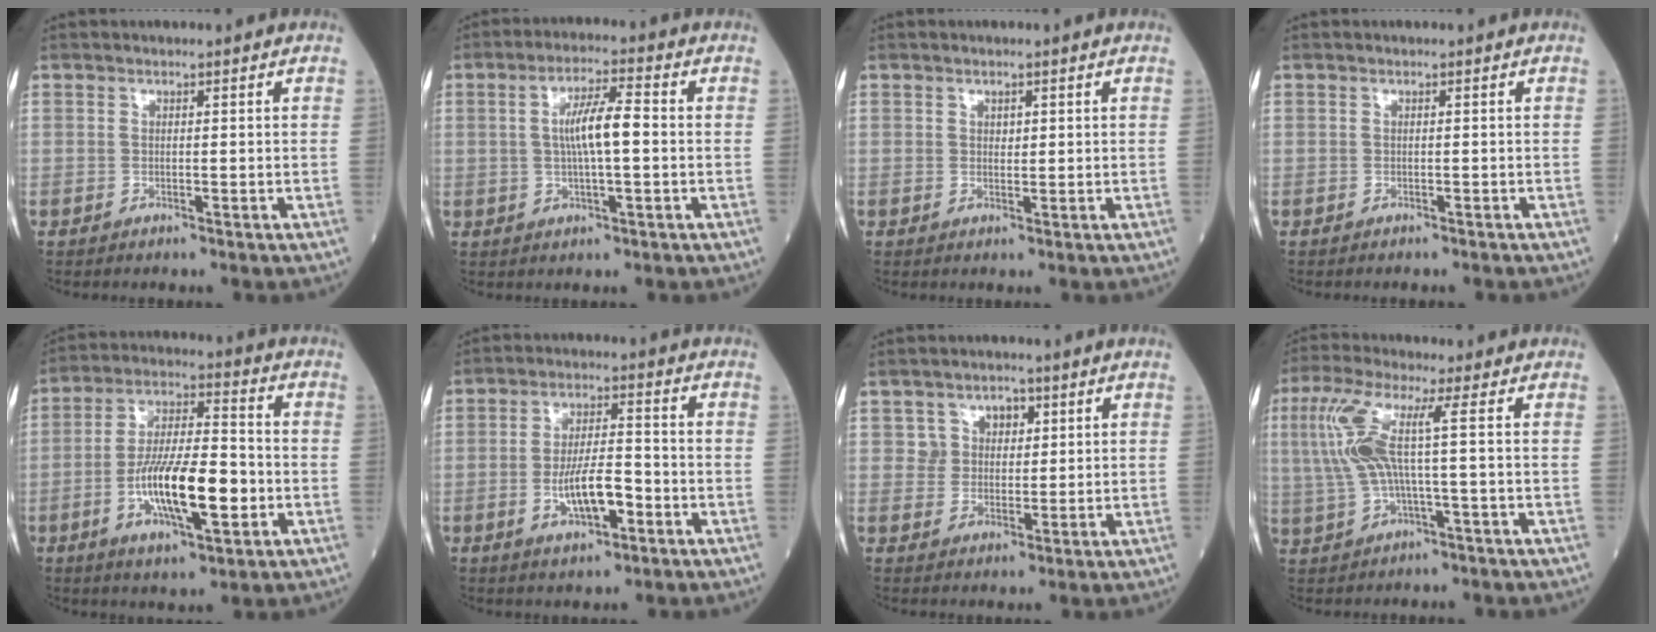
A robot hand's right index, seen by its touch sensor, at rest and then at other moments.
{"total": 6.5, "force": [0.2, 0.9, 6.5], "torque": [-0.121, 0.010, 0.000]}
{"total": 1.0, "force": [0.4, 0.7, 0.7], "torque": [-0.008, -0.002, 0.006]}
{"total": 1.5, "force": [-1.3, 0.4, 0.4], "torque": [-0.013, -0.002, -0.018]}
{"total": 14.2, "force": [-3.8, 3.6, 13.3], "torque": [-0.243, 0.000, -0.066]}
{"total": 7.9, "force": [-2.6, 2.4, 7.1], "torque": [-0.134, 0.006, -0.045]}
{"total": 4.3, "force": [1.8, 3.7, 1.3], "torque": [-0.013, 0.007, 0.030]}
{"total": 8.8, "force": [1.1, 0.8, 8.8], "torque": [-0.209, 0.019, 0.022]}